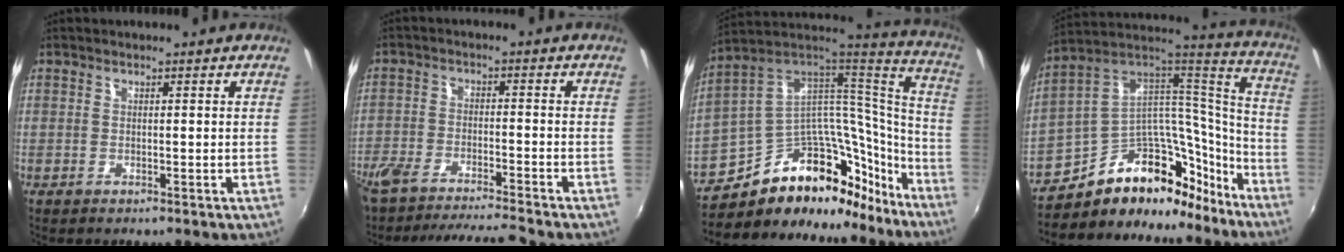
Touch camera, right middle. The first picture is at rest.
{"total": 12.6, "force": [-11.5, 1.0, 5.0], "torque": [-0.115, -0.008, -0.193]}
{"total": 26.2, "force": [-17.6, 14.9, 12.5], "torque": [-0.202, 0.075, -0.257]}
{"total": 23.7, "force": [-15.5, 14.4, 10.7], "torque": [-0.186, 0.087, -0.230]}